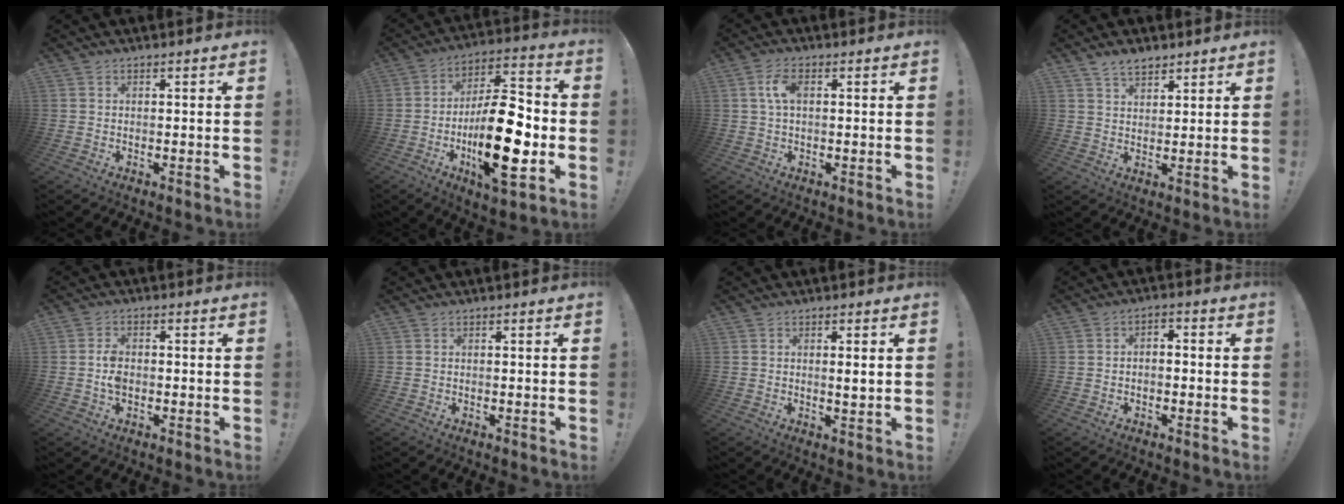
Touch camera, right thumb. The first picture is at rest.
{"total": 22.4, "force": [-5.1, 8.0, 20.3], "torque": [-0.359, 0.015, -0.079]}
{"total": 4.9, "force": [1.0, 2.4, 4.1], "torque": [-0.068, 0.005, 0.015]}
{"total": 5.3, "force": [4.1, 2.6, 1.9], "torque": [-0.028, -0.020, 0.077]}
{"total": 4.3, "force": [-0.8, 2.5, 3.4], "torque": [-0.067, 0.003, -0.017]}
{"total": 0.0}
{"total": 2.1, "force": [0.5, 0.0, 2.0], "torque": [-0.026, -0.010, 0.004]}
{"total": 2.7, "force": [-1.9, 1.4, 1.3], "torque": [-0.011, 0.008, -0.037]}